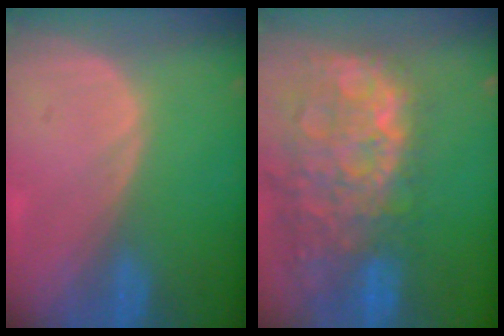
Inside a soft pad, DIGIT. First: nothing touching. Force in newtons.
{"total": 15.0, "press": 12.2, "slide": 8.7}